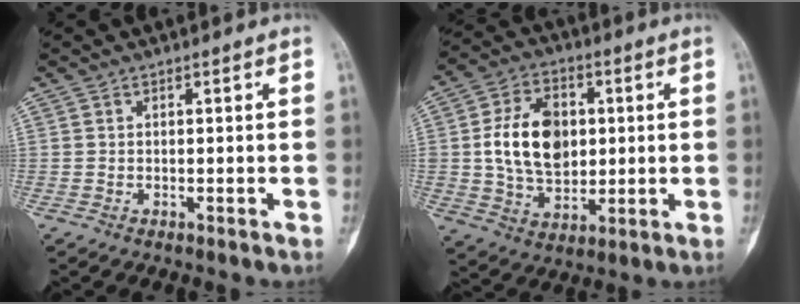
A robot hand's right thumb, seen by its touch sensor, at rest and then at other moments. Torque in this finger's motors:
{"motor_torque": [0.62, 0.57, 0.88, 0.49, 0.12]}